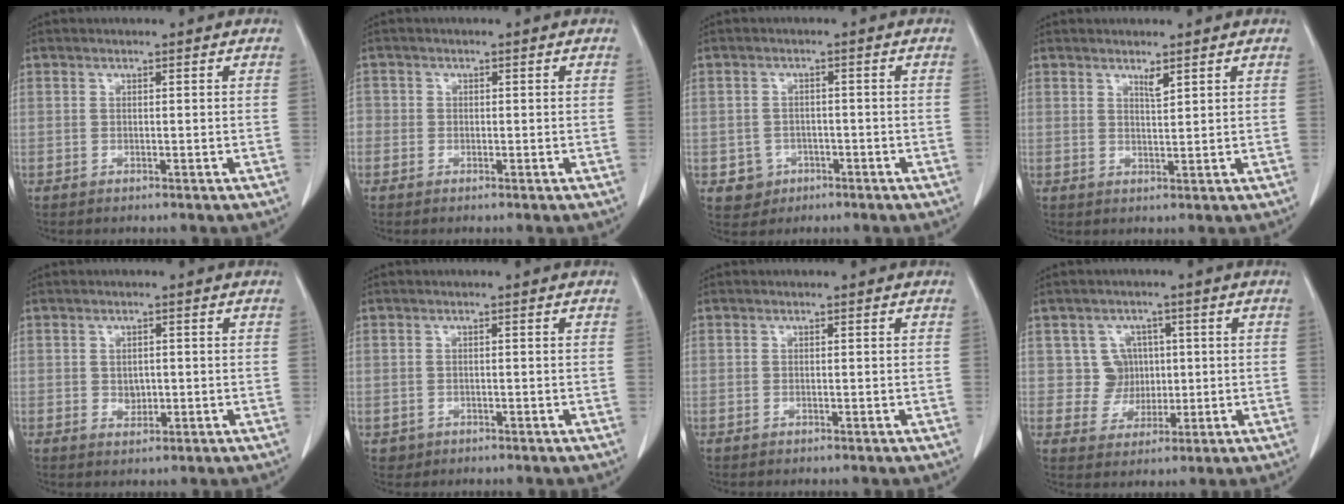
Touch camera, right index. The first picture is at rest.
{"total": 1.6, "force": [-0.5, 1.5, 0.2], "torque": [0.004, 0.004, -0.015]}
{"total": 3.6, "force": [-1.4, 3.3, 0.2], "torque": [0.002, 0.011, -0.014]}
{"total": 1.6, "force": [1.2, 0.1, 1.1], "torque": [-0.021, -0.007, 0.025]}
{"total": 2.0, "force": [0.0, 1.6, 1.3], "torque": [-0.018, 0.001, 0.006]}
{"total": 1.2, "force": [-0.5, 1.1, 0.0], "torque": [-0.005, 0.002, -0.003]}
{"total": 0.0}
{"total": 5.0, "force": [1.0, 4.9, 0.4], "torque": [0.002, 0.015, 0.022]}